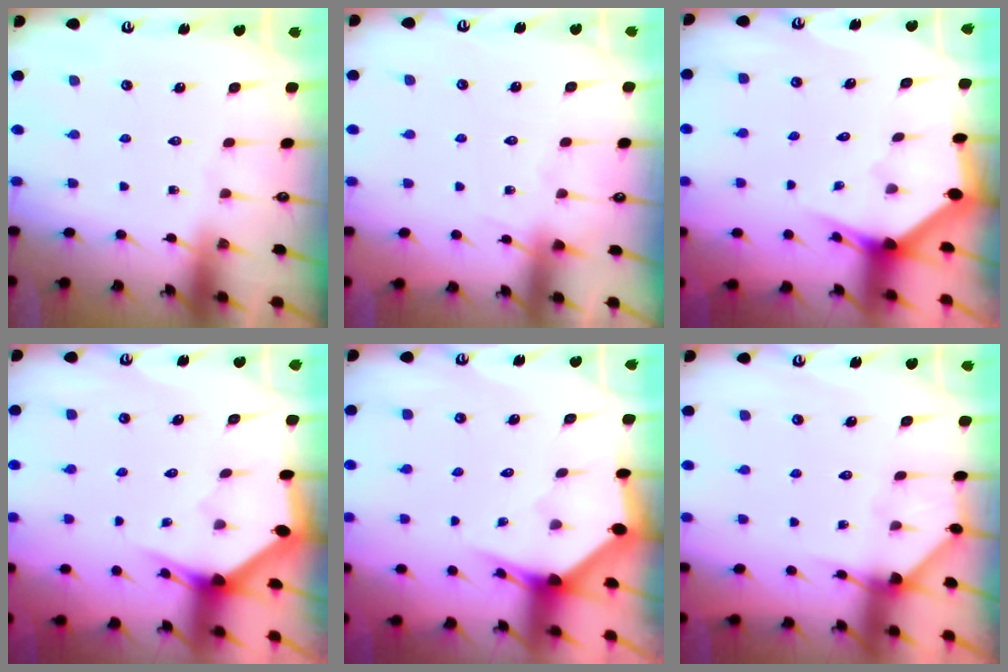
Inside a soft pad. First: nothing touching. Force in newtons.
{"total": 4.7, "press": 4.7, "slide": 0.5}
{"total": 2.7, "press": 2.7, "slide": 0.1}
{"total": 2.9, "press": 2.9, "slide": 0.1}
{"total": 2.8, "press": 2.8, "slide": 0.0}
{"total": 4.8, "press": 4.8, "slide": 0.3}